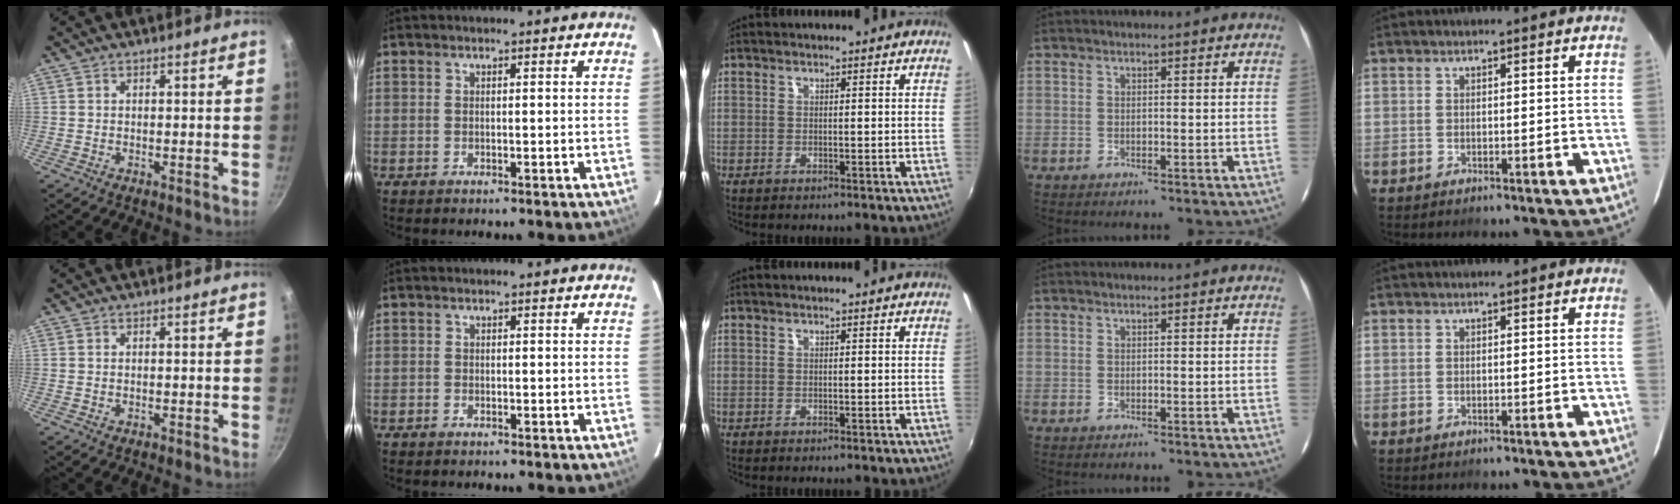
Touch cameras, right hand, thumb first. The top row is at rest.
{"index": {"total": 0.5, "force": [-0.4, 0.3, 0.0], "torque": [-0.001, 0.000, -0.009]}}